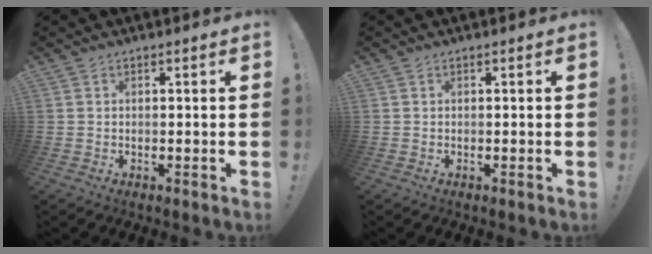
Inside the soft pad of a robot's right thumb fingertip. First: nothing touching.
{"total": 0.0}